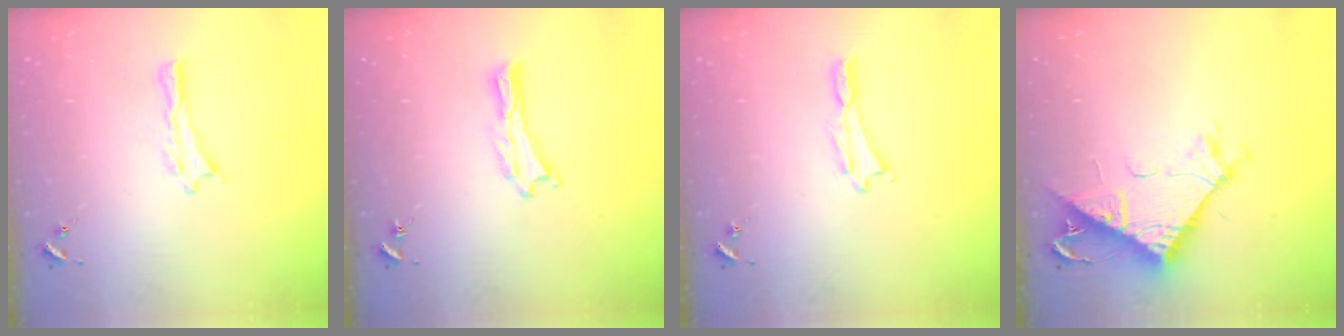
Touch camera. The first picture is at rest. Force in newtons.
{"total": 0.0}
{"total": 0.0}
{"total": 9.6, "press": 9.5, "slide": 1.0}